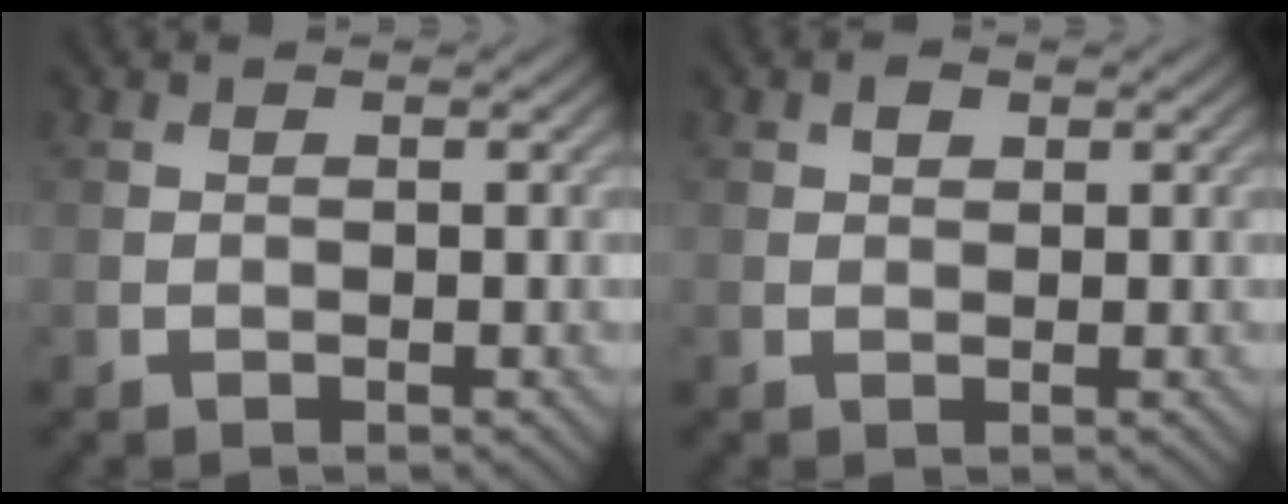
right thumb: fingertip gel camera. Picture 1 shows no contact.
{"total": 1.1, "force": [0.6, 0.7, 0.6], "torque": [-0.012, 0.001, 0.011]}